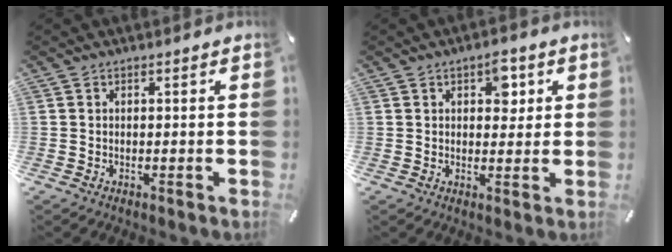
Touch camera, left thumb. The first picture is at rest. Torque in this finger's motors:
{"motor_torque": [0.68, 0.86, 0.30, -0.35, 0.02]}